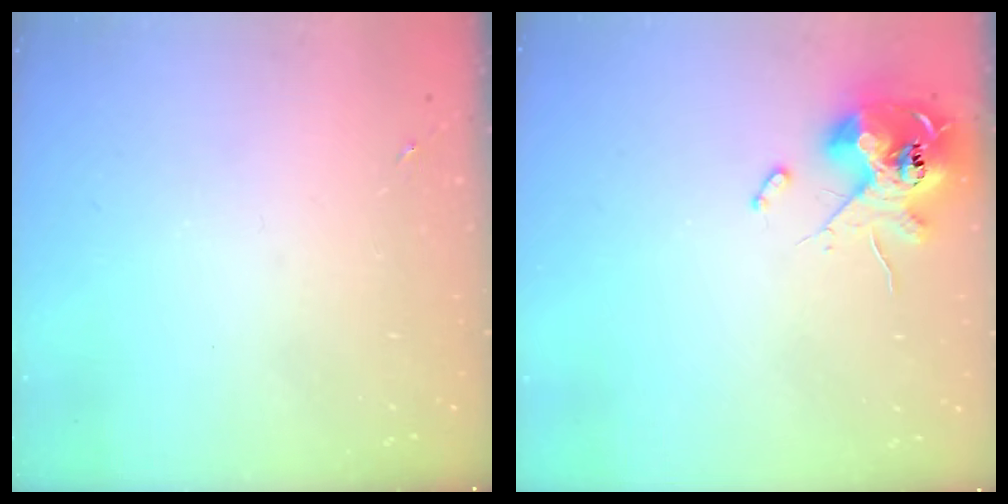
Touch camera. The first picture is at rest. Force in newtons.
{"total": 12.0, "press": 11.8, "slide": 1.9}